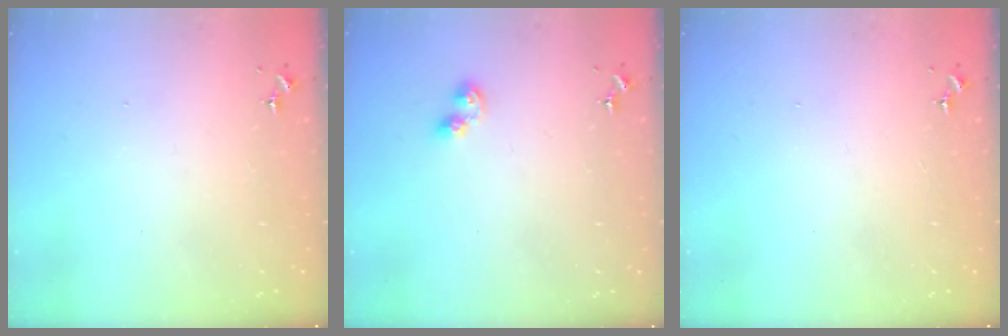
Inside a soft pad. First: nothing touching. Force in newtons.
{"total": 4.3, "press": 4.3, "slide": 0.4}
{"total": 0.0}